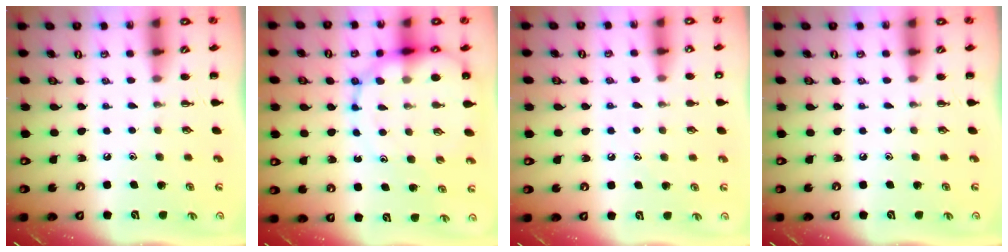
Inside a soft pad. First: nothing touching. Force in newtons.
{"total": 13.6, "press": 13.2, "slide": 3.1}
{"total": 7.3, "press": 7.0, "slide": 2.3}
{"total": 0.0}